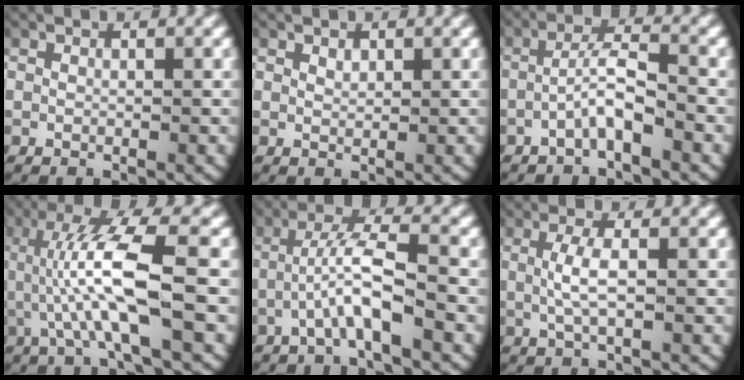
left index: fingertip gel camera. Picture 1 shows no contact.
{"total": 0.6, "force": [0.5, 0.1, 0.3], "torque": [-0.007, -0.008, 0.016]}
{"total": 2.8, "force": [-1.4, 0.4, 2.3], "torque": [-0.044, 0.006, -0.027]}
{"total": 7.3, "force": [0.7, 1.7, 7.1], "torque": [-0.129, 0.008, 0.008]}
{"total": 4.0, "force": [-0.7, 0.9, 3.8], "torque": [-0.071, 0.005, -0.015]}
{"total": 2.5, "force": [0.0, 0.4, 2.5], "torque": [-0.060, -0.004, 0.006]}